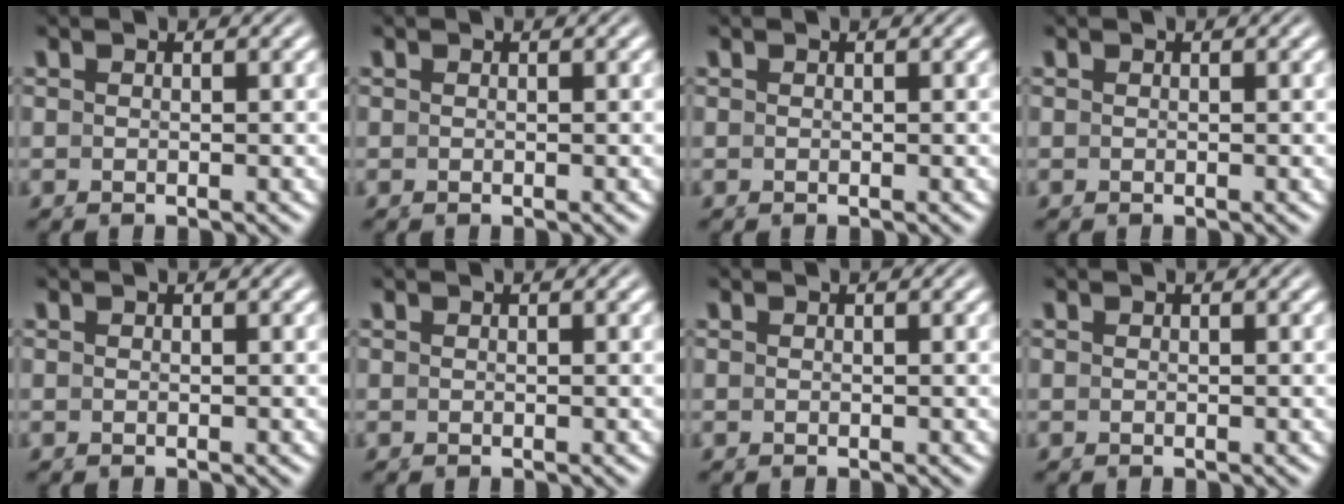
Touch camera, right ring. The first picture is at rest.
{"total": 0.0}
{"total": 0.0}
{"total": 0.0}
{"total": 0.0}
{"total": 0.0}
{"total": 0.0}
{"total": 0.0}